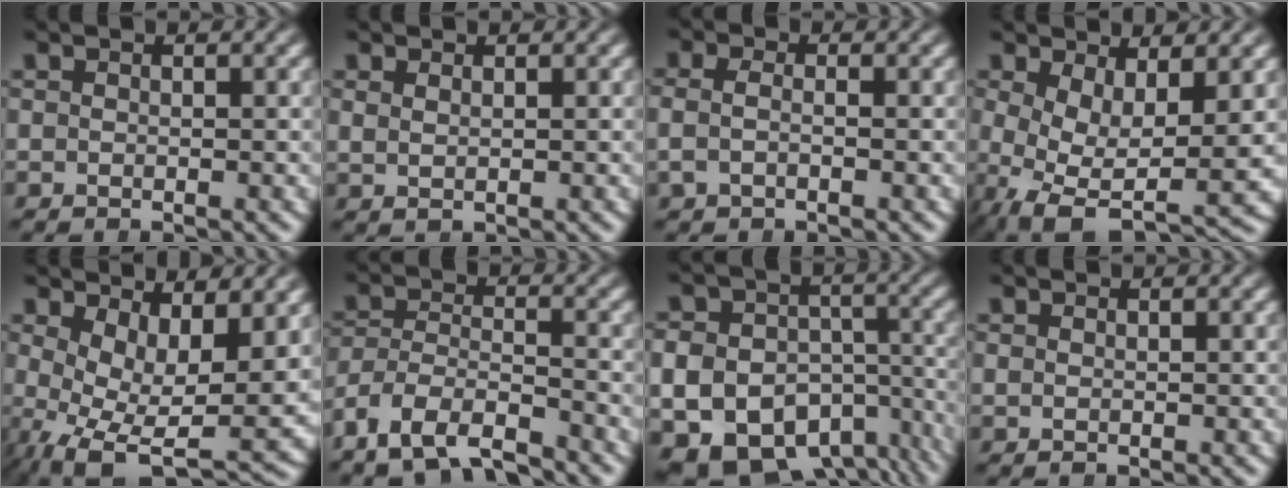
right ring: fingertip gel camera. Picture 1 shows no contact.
{"total": 1.1, "force": [0.9, -0.1, 0.6], "torque": [-0.001, 0.000, 0.024]}
{"total": 2.0, "force": [-0.1, 1.4, 1.5], "torque": [-0.036, 0.001, -0.002]}
{"total": 7.3, "force": [-1.6, 4.6, 5.4], "torque": [-0.123, -0.057, 0.000]}
{"total": 8.8, "force": [-1.7, 4.8, 7.2], "torque": [-0.131, -0.054, -0.001]}
{"total": 7.8, "force": [-4.6, 5.5, 3.2], "torque": [-0.085, -0.036, -0.075]}
{"total": 16.4, "force": [-7.0, 13.0, 7.1], "torque": [-0.133, -0.064, -0.106]}
{"total": 0.0}